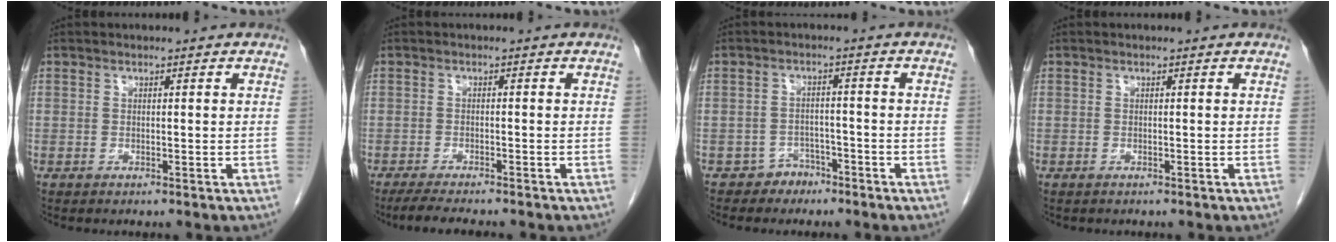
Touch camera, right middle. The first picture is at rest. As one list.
[{"total": 5.6, "force": [-4.8, 0.6, 2.8], "torque": [-0.045, -0.013, -0.076]}, {"total": 3.1, "force": [-2.3, 2.0, -0.1], "torque": [-0.001, 0.011, -0.035]}, {"total": 0.0}]